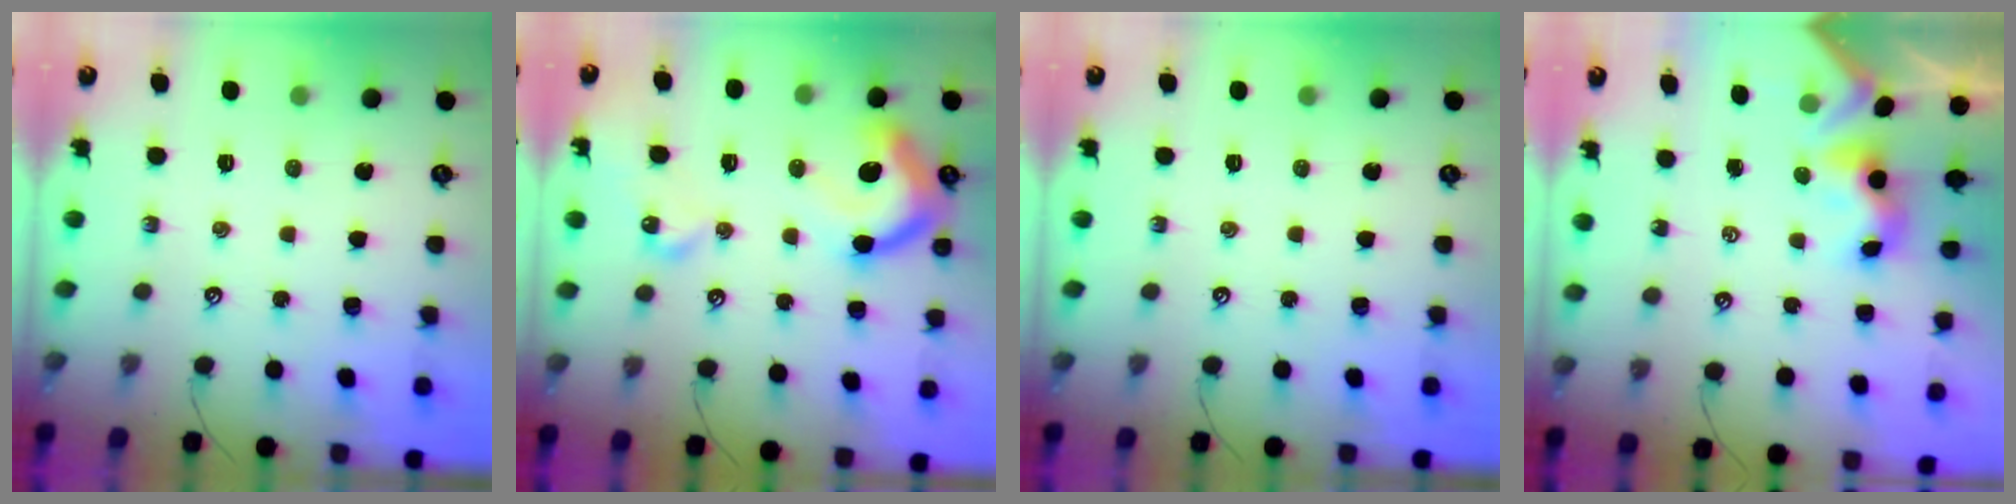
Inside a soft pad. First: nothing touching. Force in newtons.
{"total": 18.5, "press": 18.5, "slide": 1.6}
{"total": 0.0}
{"total": 3.0, "press": 2.9, "slide": 0.6}